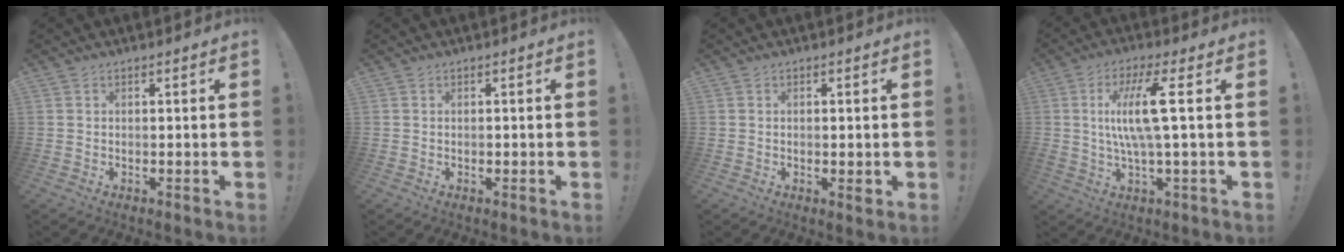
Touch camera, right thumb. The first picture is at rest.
{"total": 0.5, "force": [-0.3, 0.4, 0.2], "torque": [-0.004, 0.002, -0.007]}
{"total": 1.7, "force": [-0.3, 0.5, 1.6], "torque": [-0.016, -0.001, -0.006]}
{"total": 12.2, "force": [1.5, 1.2, 12.1], "torque": [-0.229, -0.008, 0.009]}